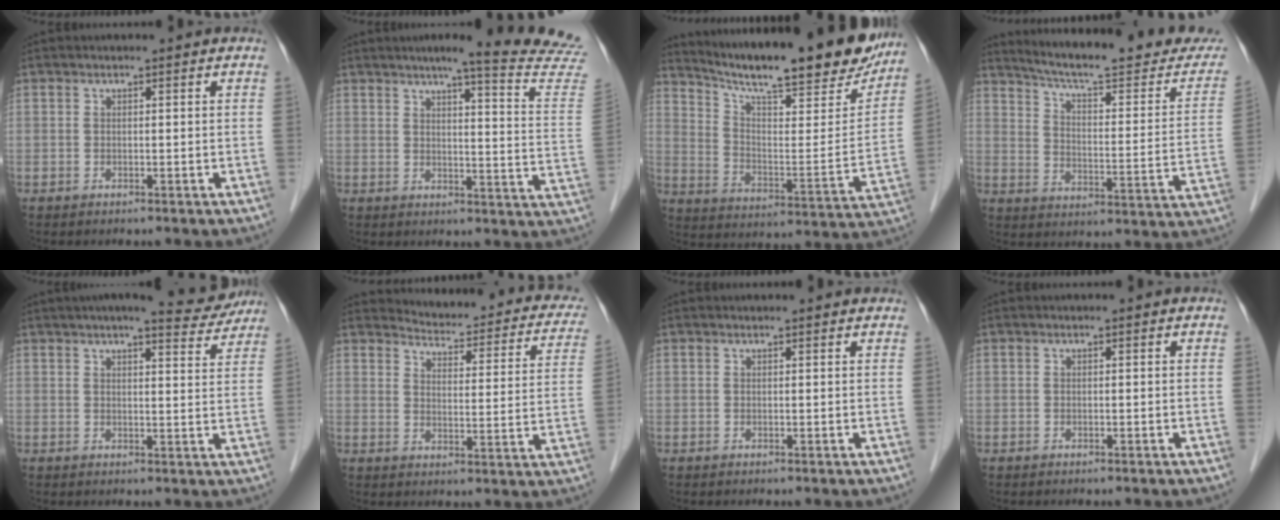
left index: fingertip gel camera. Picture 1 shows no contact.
{"total": 18.2, "force": [16.5, -0.8, 7.7], "torque": [-0.093, -0.092, 0.174]}
{"total": 25.2, "force": [21.5, 4.0, 12.5], "torque": [-0.199, -0.046, 0.295]}
{"total": 23.7, "force": [21.6, 2.4, 9.5], "torque": [-0.135, -0.063, 0.276]}
{"total": 9.0, "force": [8.0, 1.3, 3.9], "torque": [-0.048, 0.001, 0.084]}
{"total": 16.6, "force": [15.2, 4.3, 5.3], "torque": [-0.047, -0.036, 0.158]}
{"total": 1.7, "force": [1.7, 0.2, 0.2], "torque": [-0.011, 0.005, 0.015]}
{"total": 0.0}